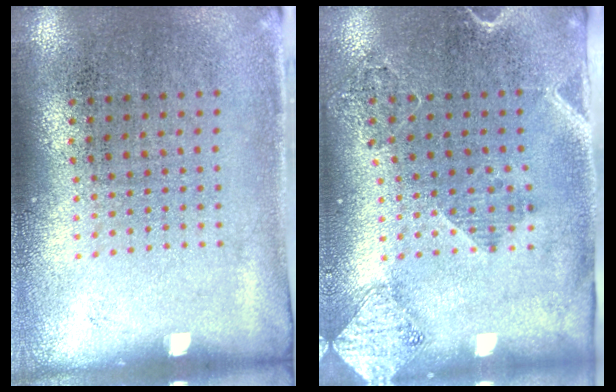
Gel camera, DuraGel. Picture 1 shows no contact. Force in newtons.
{"total": 1.8, "press": 1.7, "slide": 0.8}